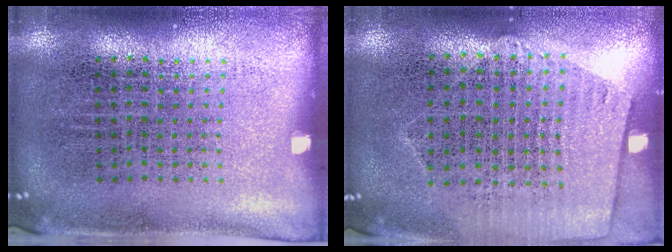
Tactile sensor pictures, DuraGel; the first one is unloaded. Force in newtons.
{"total": 1.3, "press": 1.2, "slide": 0.5}